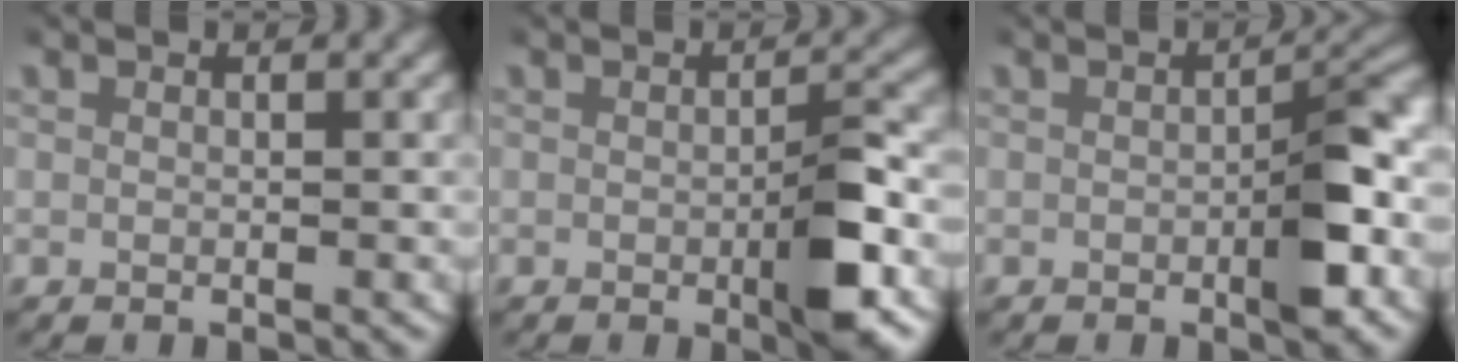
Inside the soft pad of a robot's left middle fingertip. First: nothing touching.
{"total": 4.4, "force": [-1.1, 1.6, 3.9], "torque": [-0.051, -0.005, -0.017]}
{"total": 4.2, "force": [-0.9, 1.5, 3.8], "torque": [-0.049, 0.001, -0.015]}